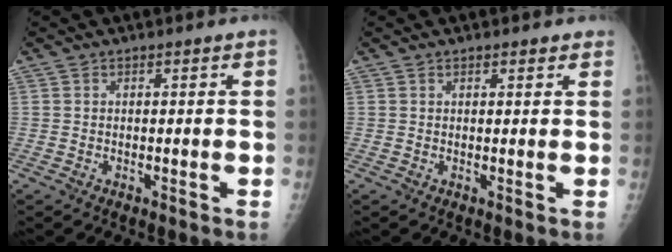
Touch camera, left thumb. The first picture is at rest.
{"total": 1.4, "force": [1.1, 0.6, 0.6], "torque": [0.000, -0.004, 0.011]}